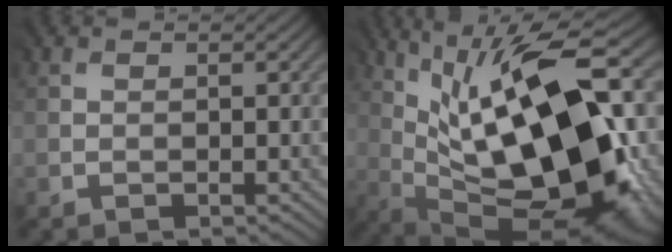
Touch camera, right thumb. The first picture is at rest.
{"total": 18.5, "force": [1.1, 7.9, 16.8], "torque": [-0.263, 0.025, 0.012]}